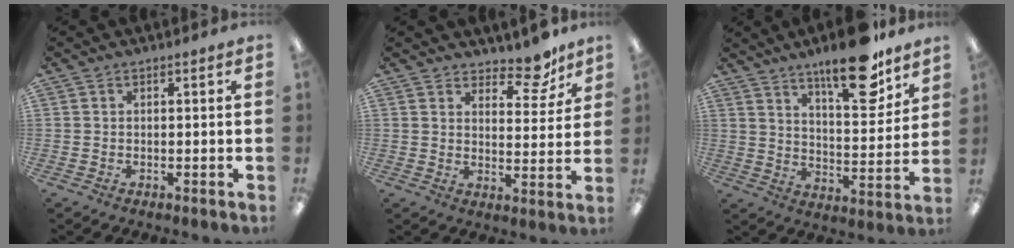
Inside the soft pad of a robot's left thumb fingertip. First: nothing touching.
{"total": 8.6, "force": [7.0, 3.5, 3.6], "torque": [-0.027, -0.053, 0.118]}
{"total": 17.7, "force": [13.0, 5.4, 10.8], "torque": [-0.153, -0.080, 0.210]}